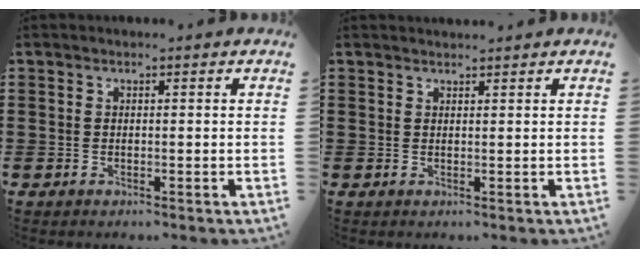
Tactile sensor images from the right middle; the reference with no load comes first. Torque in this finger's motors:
{"motor_torque": [-0.03, -0.03, 0.00, -0.01]}